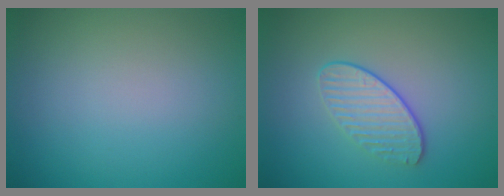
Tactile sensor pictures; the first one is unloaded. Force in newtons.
{"total": 2.2, "press": 1.8, "slide": 1.2}